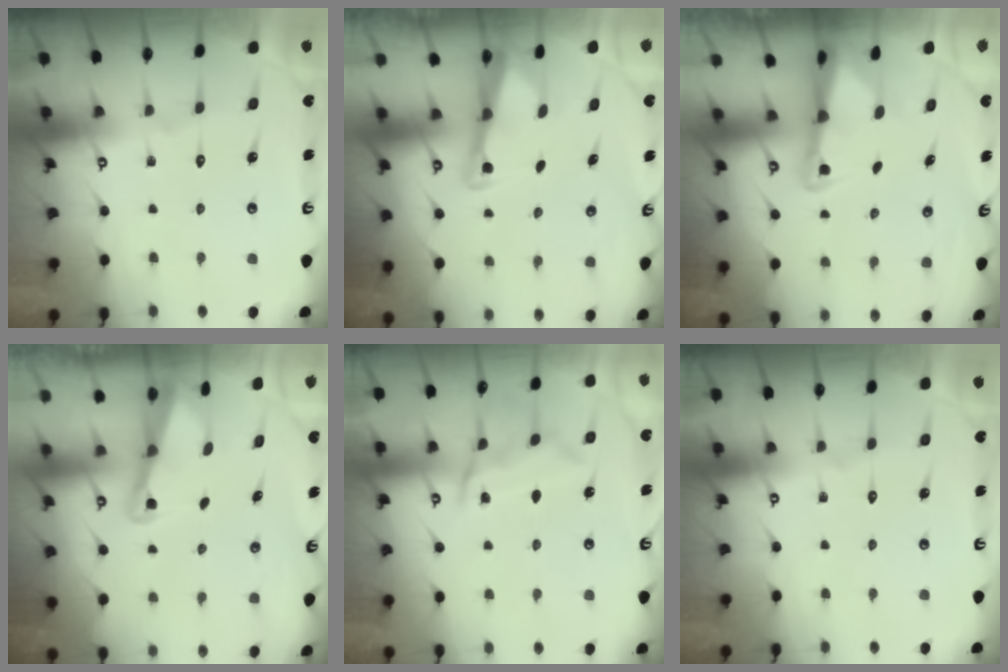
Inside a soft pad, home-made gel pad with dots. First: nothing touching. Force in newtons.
{"total": 2.7, "press": 2.7, "slide": 0.2}
{"total": 2.5, "press": 2.5, "slide": 0.5}
{"total": 2.2, "press": 2.2, "slide": 0.4}
{"total": 9.5, "press": 9.4, "slide": 1.0}
{"total": 0.0}